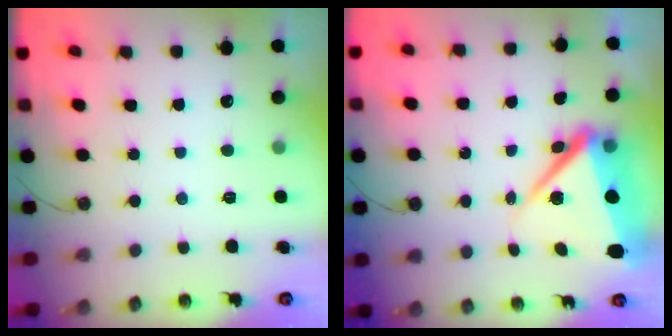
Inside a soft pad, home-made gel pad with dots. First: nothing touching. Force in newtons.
{"total": 11.7, "press": 10.3, "slide": 5.5}